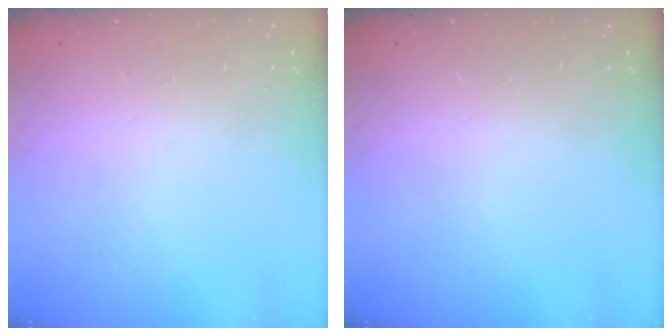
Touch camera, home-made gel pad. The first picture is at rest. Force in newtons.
{"total": 0.0}